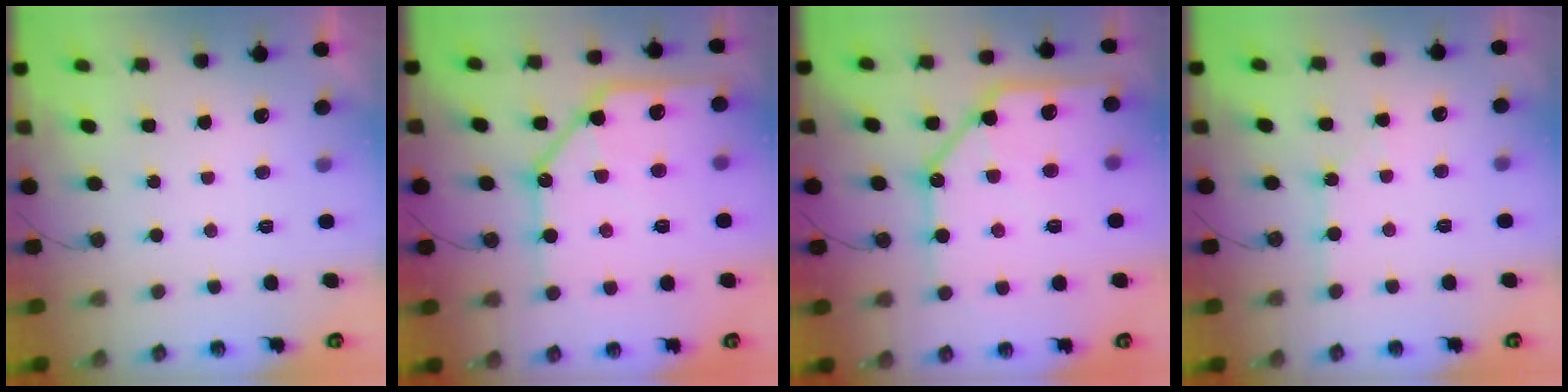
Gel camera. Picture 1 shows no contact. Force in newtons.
{"total": 20.6, "press": 20.4, "slide": 2.5}
{"total": 20.6, "press": 20.4, "slide": 2.5}
{"total": 1.1, "press": 1.1, "slide": 0.2}